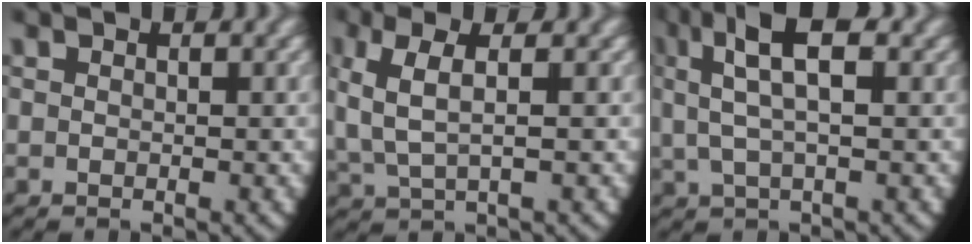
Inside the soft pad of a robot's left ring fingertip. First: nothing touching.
{"total": 4.4, "force": [0.8, 2.2, 3.7], "torque": [-0.086, -0.002, 0.024]}
{"total": 7.5, "force": [3.4, 3.2, 5.8], "torque": [-0.123, 0.015, 0.052]}